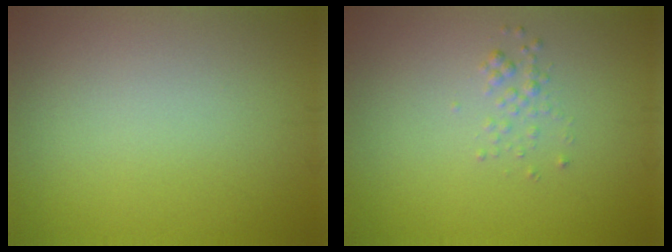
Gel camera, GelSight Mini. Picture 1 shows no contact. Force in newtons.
{"total": 1.0, "press": 1.0, "slide": 0.1}